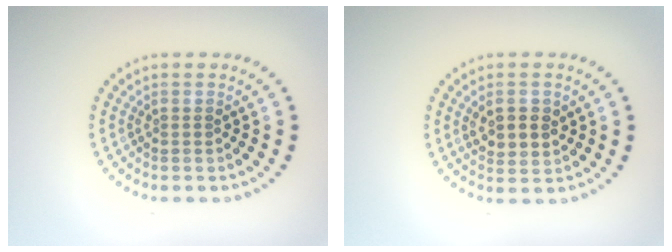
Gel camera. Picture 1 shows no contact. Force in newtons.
{"total": 3.0, "press": 2.9, "slide": 0.6}